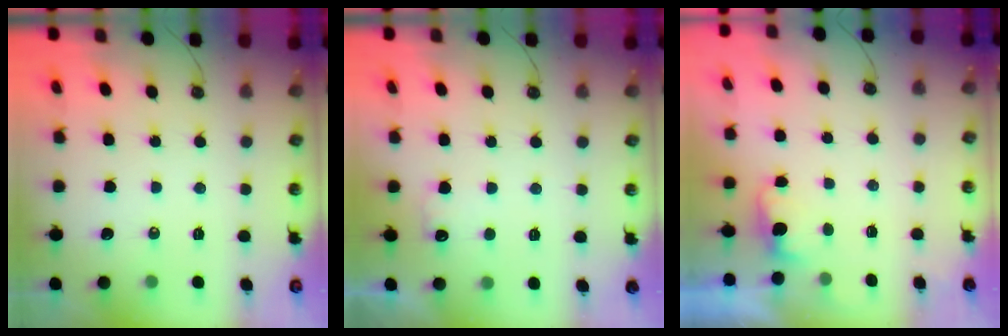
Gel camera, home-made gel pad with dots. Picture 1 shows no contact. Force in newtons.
{"total": 5.2, "press": 5.2, "slide": 0.7}
{"total": 0.7, "press": 0.0, "slide": 0.7}